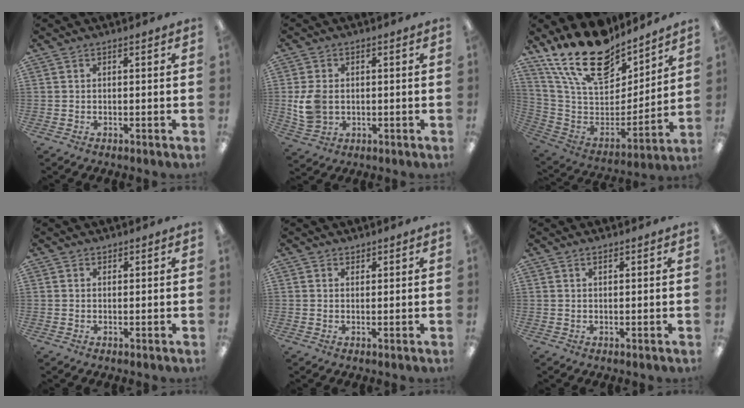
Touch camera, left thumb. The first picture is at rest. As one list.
[{"total": 7.4, "force": [0.0, 5.6, 4.8], "torque": [-0.105, 0.004, 0.001]}, {"total": 23.2, "force": [16.9, 11.0, 11.4], "torque": [-0.211, -0.111, 0.305]}, {"total": 0.9, "force": [0.8, 0.4, 0.0], "torque": [0.001, 0.000, 0.015]}, {"total": 1.3, "force": [1.1, 0.6, -0.1], "torque": [0.002, -0.001, 0.023]}, {"total": 1.0, "force": [0.8, 0.4, 0.5], "torque": [-0.012, 0.001, 0.015]}]